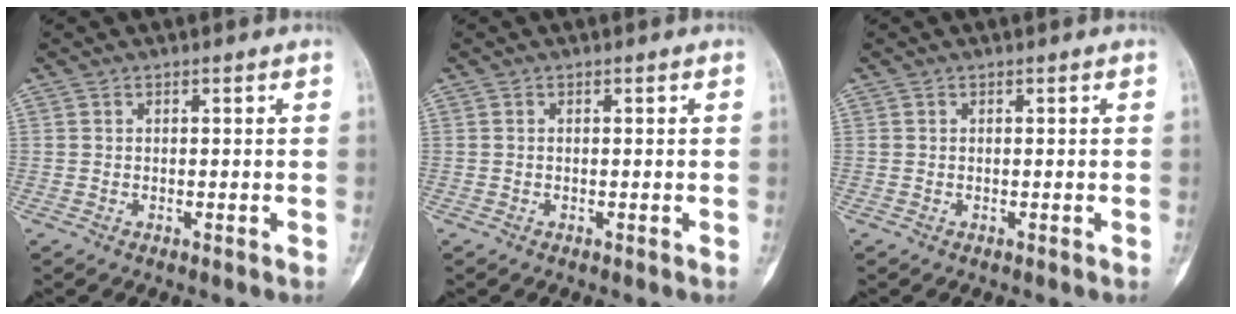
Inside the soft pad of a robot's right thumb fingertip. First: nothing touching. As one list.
[{"total": 0.0}, {"total": 0.0}]